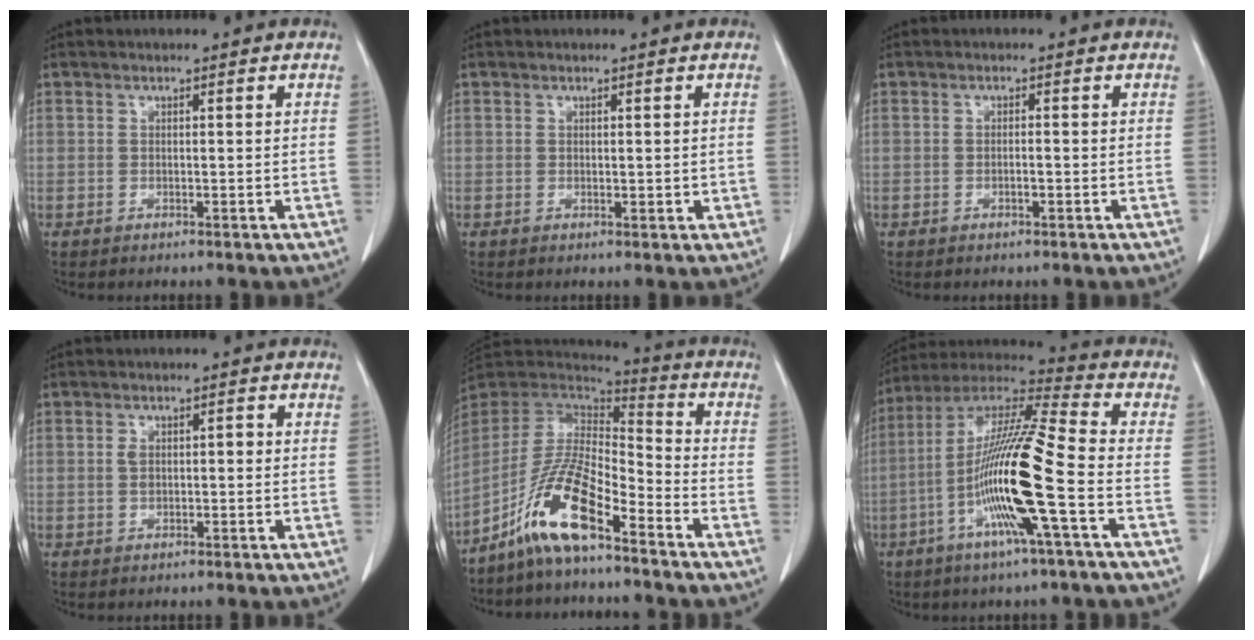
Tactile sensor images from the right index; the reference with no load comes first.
{"total": 1.1, "force": [0.0, 0.6, 1.0], "torque": [-0.011, -0.003, 0.002]}
{"total": 1.0, "force": [-0.4, 0.1, 0.9], "torque": [-0.016, 0.001, -0.008]}
{"total": 2.2, "force": [-0.1, 1.3, 1.8], "torque": [-0.036, 0.013, -0.001]}
{"total": 12.2, "force": [-7.9, 2.2, 9.1], "torque": [-0.189, 0.005, -0.153]}
{"total": 17.6, "force": [-5.0, -0.3, 16.8], "torque": [-0.331, -0.007, -0.106]}